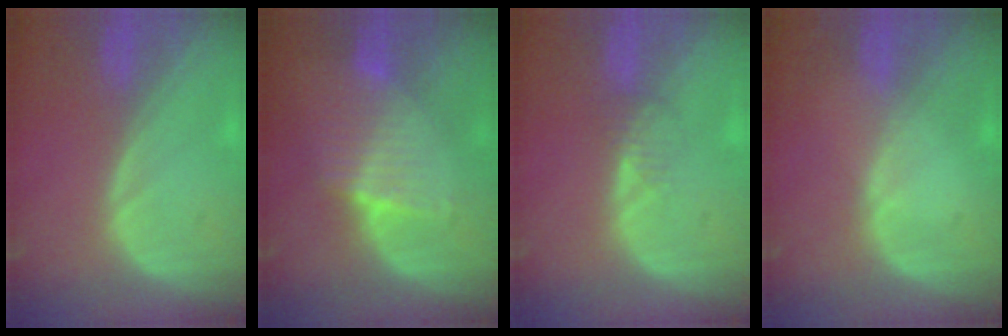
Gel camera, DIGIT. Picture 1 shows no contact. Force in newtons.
{"total": 6.8, "press": 6.0, "slide": 3.3}
{"total": 1.6, "press": 1.6, "slide": 0.2}
{"total": 0.6, "press": 0.5, "slide": 0.2}